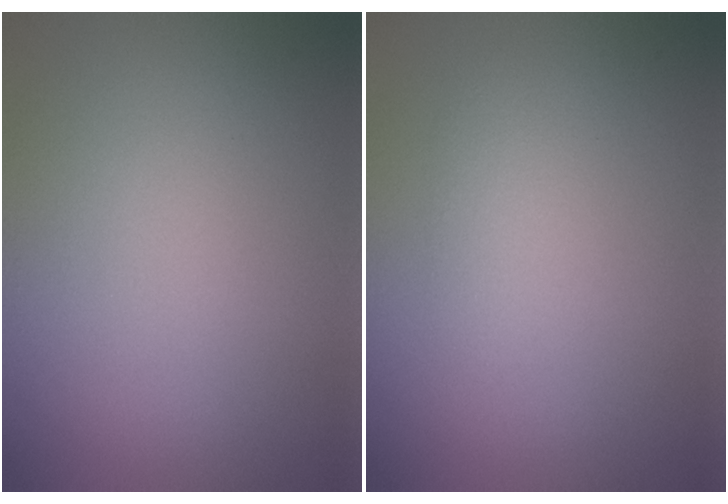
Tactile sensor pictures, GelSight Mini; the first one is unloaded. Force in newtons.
{"total": 1.2, "press": 1.2, "slide": 0.1}